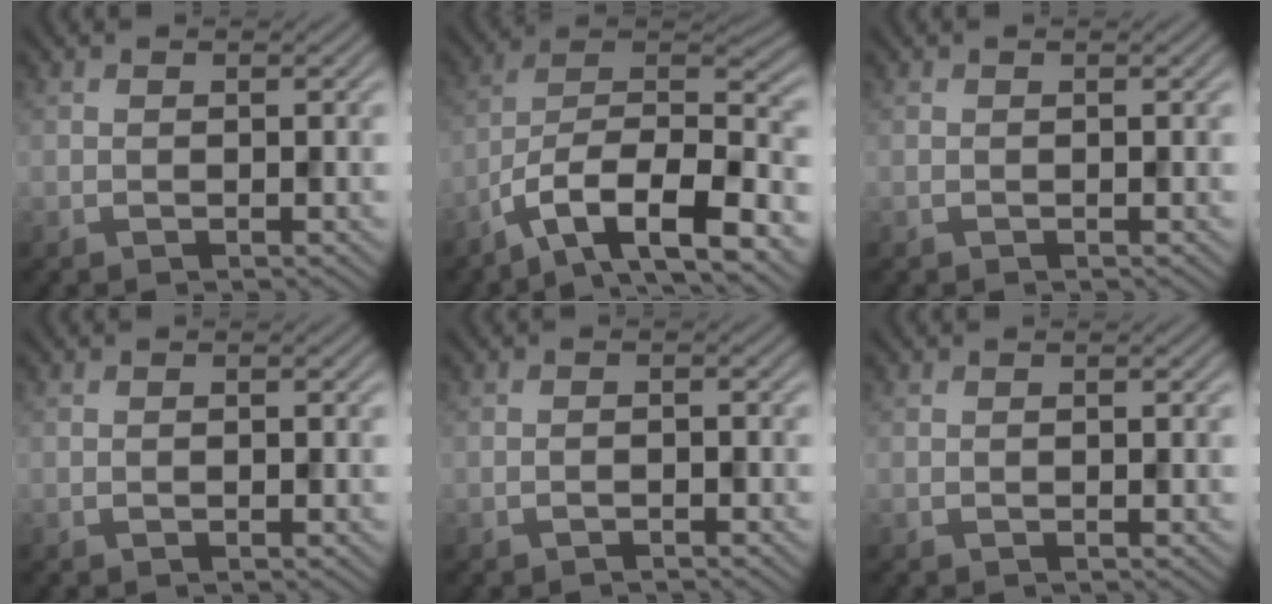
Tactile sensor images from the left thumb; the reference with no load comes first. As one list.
[{"total": 14.8, "force": [-8.9, 5.2, 10.6], "torque": [-0.198, -0.017, -0.163]}, {"total": 0.0}, {"total": 0.5, "force": [-0.3, 0.2, 0.4], "torque": [-0.010, -0.001, -0.003]}, {"total": 0.9, "force": [-0.8, 0.1, 0.4], "torque": [-0.011, 0.003, -0.015]}, {"total": 0.0}]